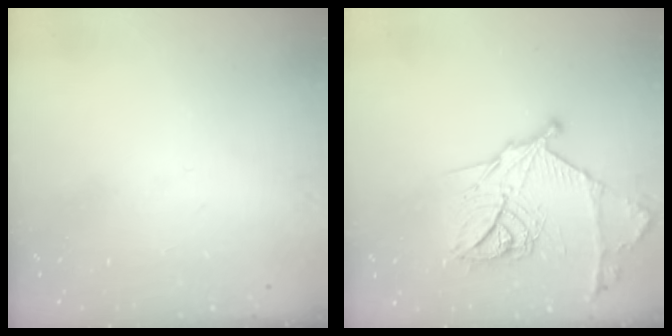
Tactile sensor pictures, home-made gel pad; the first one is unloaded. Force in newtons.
{"total": 18.8, "press": 18.8, "slide": 1.3}